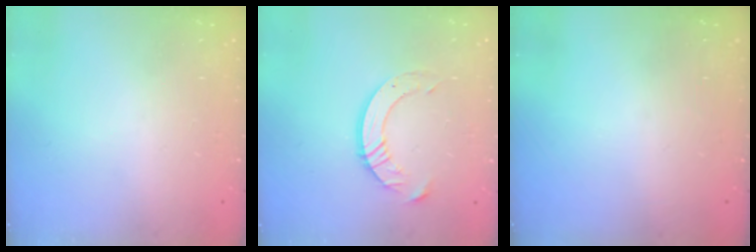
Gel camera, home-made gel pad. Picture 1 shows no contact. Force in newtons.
{"total": 9.2, "press": 9.2, "slide": 0.7}
{"total": 0.0}